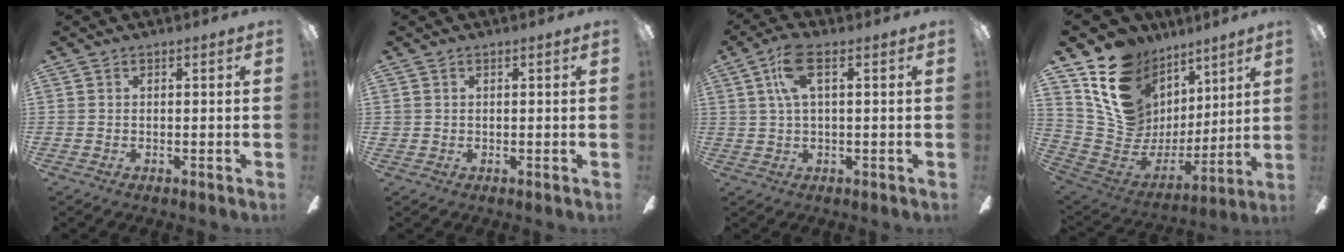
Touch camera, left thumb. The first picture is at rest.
{"total": 0.9, "force": [0.3, 0.8, 0.3], "torque": [-0.007, 0.004, 0.005]}
{"total": 8.9, "force": [3.3, 3.4, 7.5], "torque": [-0.155, 0.009, 0.058]}
{"total": 17.5, "force": [10.1, 12.7, 6.7], "torque": [-0.133, -0.061, 0.207]}